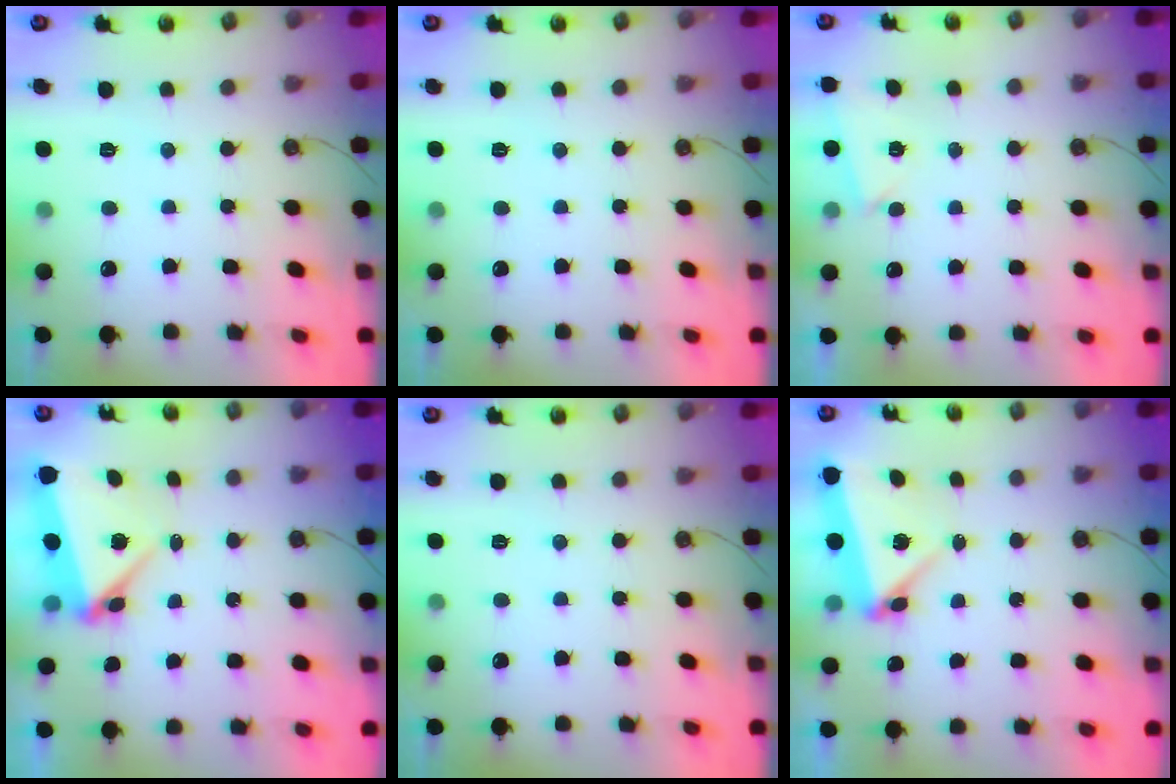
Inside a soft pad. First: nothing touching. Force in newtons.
{"total": 0.0}
{"total": 2.5, "press": 1.6, "slide": 1.9}
{"total": 6.3, "press": 5.5, "slide": 3.0}
{"total": 0.0}
{"total": 5.3, "press": 5.2, "slide": 0.6}